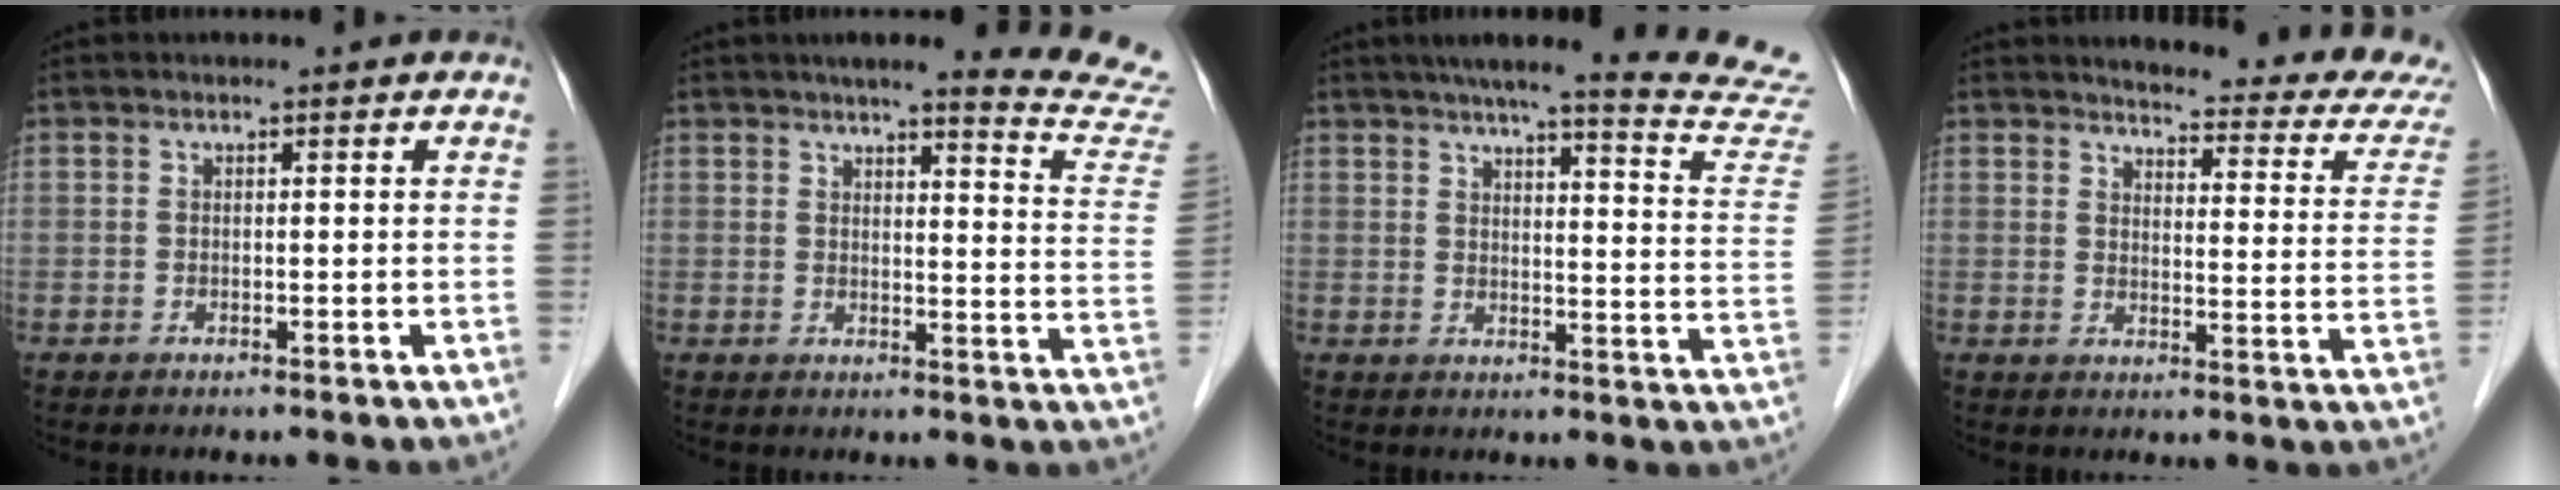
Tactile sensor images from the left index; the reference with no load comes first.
{"total": 14.3, "force": [13.7, -0.8, 4.1], "torque": [-0.041, -0.090, 0.136]}
{"total": 21.6, "force": [20.0, -0.4, 8.2], "torque": [-0.103, -0.086, 0.225]}
{"total": 18.8, "force": [17.9, 1.3, 5.6], "torque": [-0.057, -0.087, 0.186]}